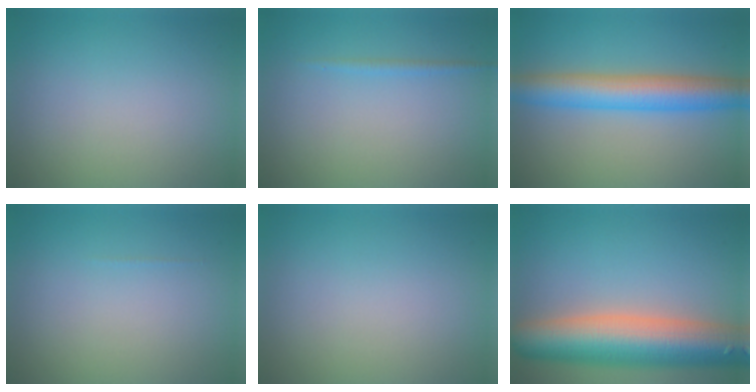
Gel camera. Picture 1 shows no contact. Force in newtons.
{"total": 0.8, "press": 0.8, "slide": 0.1}
{"total": 6.7, "press": 6.7, "slide": 0.1}
{"total": 0.0}
{"total": 0.0}
{"total": 10.8, "press": 10.8, "slide": 0.6}